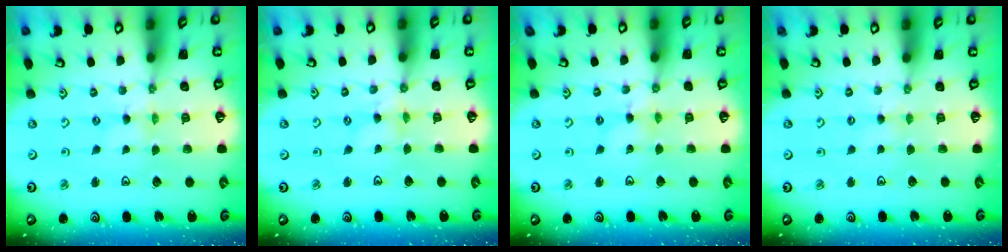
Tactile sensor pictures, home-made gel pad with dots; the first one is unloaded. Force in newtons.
{"total": 1.6, "press": 1.6, "slide": 0.2}
{"total": 1.6, "press": 1.5, "slide": 0.2}
{"total": 1.9, "press": 1.9, "slide": 0.2}